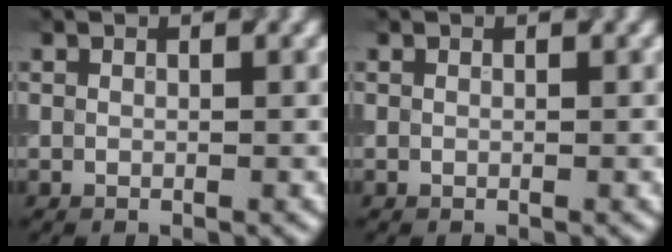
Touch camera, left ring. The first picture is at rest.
{"total": 0.0}